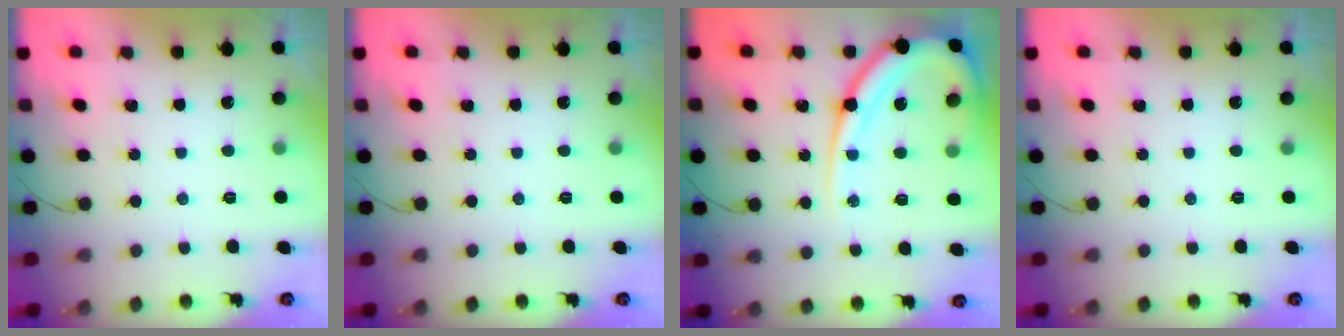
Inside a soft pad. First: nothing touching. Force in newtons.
{"total": 0.0}
{"total": 16.7, "press": 16.6, "slide": 1.8}
{"total": 0.0}